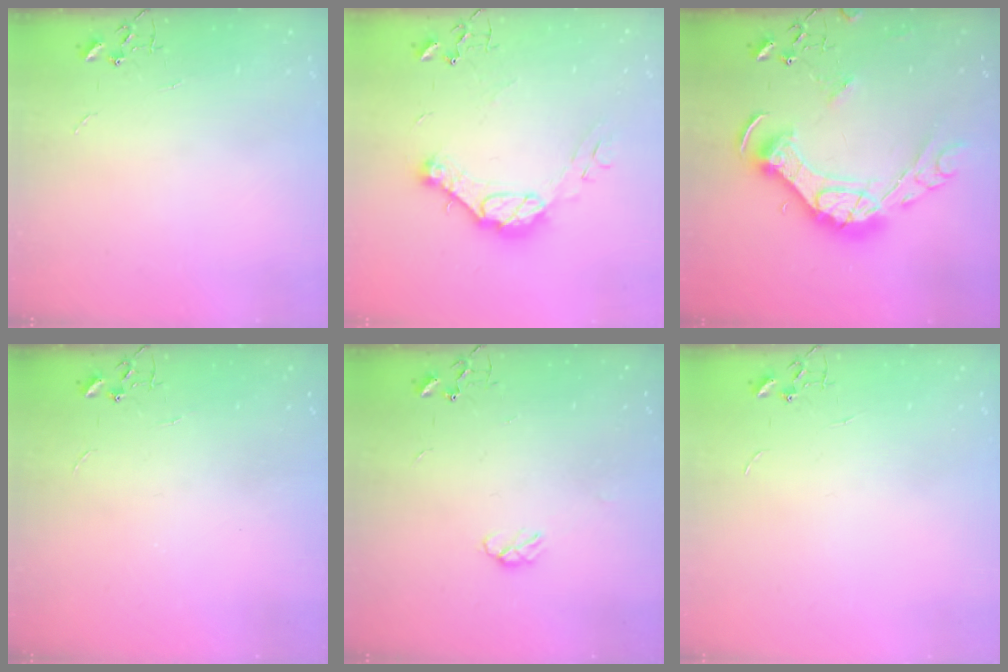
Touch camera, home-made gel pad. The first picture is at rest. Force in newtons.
{"total": 14.4, "press": 14.4, "slide": 1.1}
{"total": 20.9, "press": 20.8, "slide": 1.7}
{"total": 0.0}
{"total": 4.4, "press": 4.3, "slide": 0.7}
{"total": 0.0}